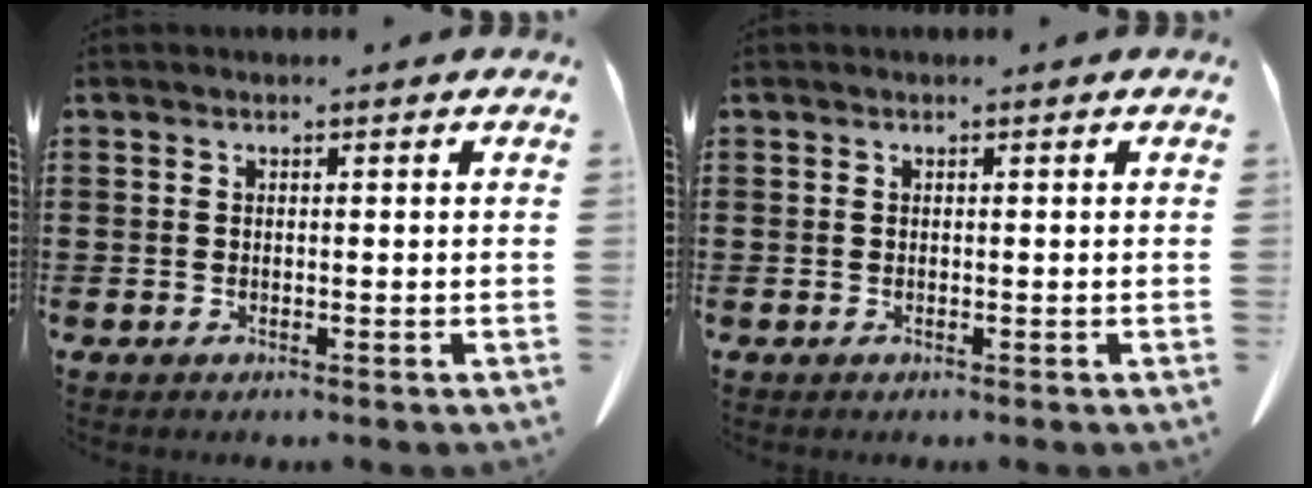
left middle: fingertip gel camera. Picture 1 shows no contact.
{"total": 0.0}